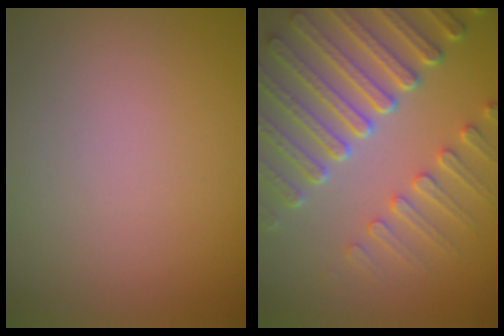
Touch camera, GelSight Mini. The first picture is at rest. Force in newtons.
{"total": 8.1, "press": 6.1, "slide": 5.3}